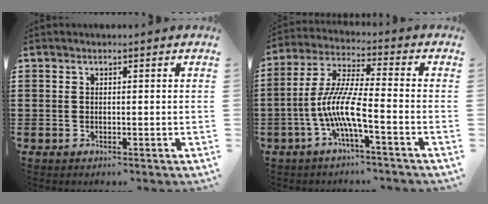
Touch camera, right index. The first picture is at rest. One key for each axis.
{"total": 9.2, "fx": -3.5, "fy": 1.2, "fz": 8.5, "tx": -0.193, "ty": -0.018, "tz": -0.075}